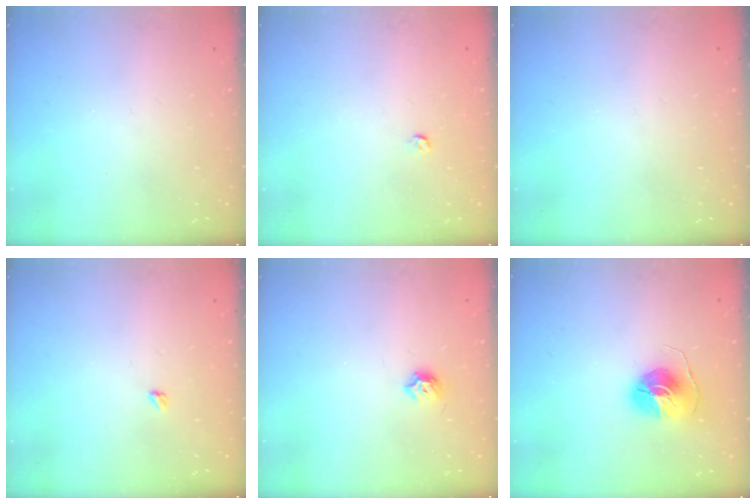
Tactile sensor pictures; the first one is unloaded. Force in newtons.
{"total": 3.0, "press": 2.9, "slide": 0.4}
{"total": 0.0}
{"total": 2.4, "press": 2.4, "slide": 0.4}
{"total": 5.9, "press": 5.9, "slide": 0.8}
{"total": 9.2, "press": 9.2, "slide": 0.4}